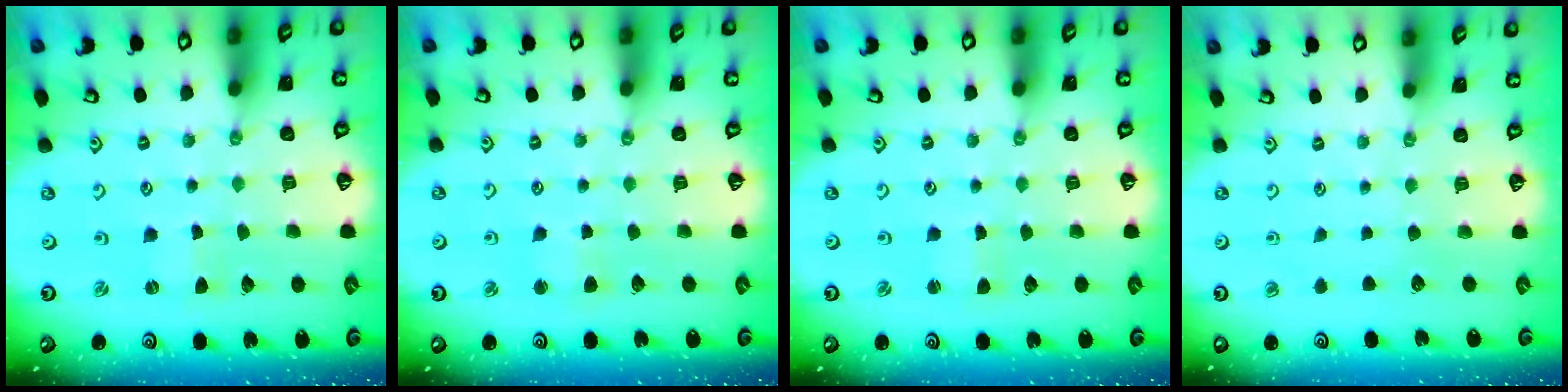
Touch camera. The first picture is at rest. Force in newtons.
{"total": 2.5, "press": 2.4, "slide": 0.5}
{"total": 1.4, "press": 1.4, "slide": 0.1}
{"total": 0.0}